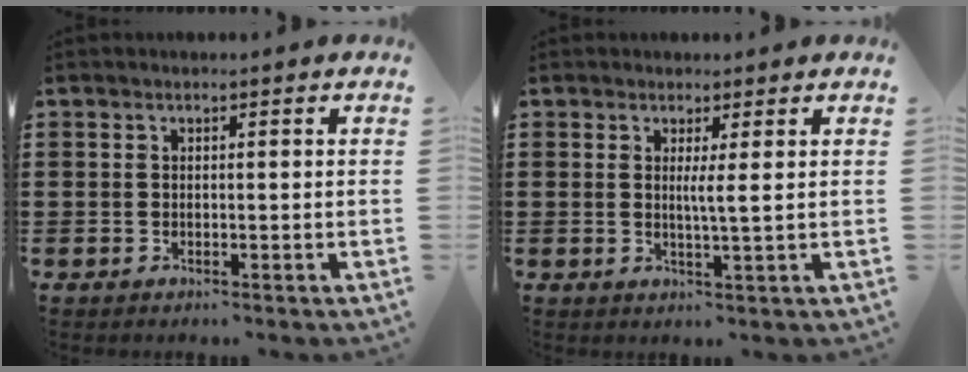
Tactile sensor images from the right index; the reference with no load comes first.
{"total": 2.4, "force": [0.7, -0.6, 2.3], "torque": [-0.045, -0.009, 0.010]}